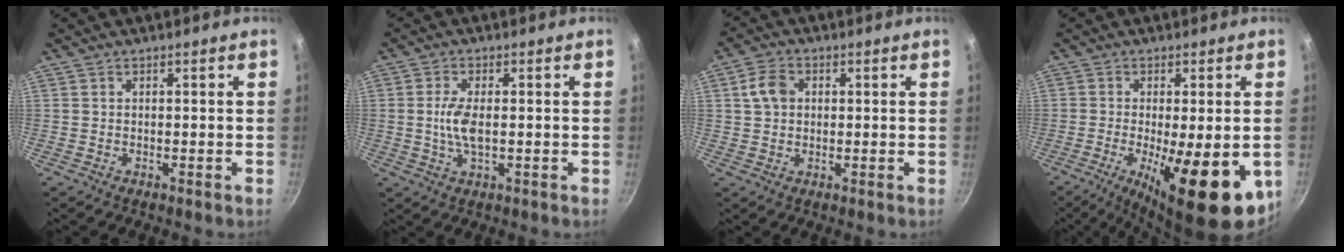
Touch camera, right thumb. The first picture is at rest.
{"total": 5.3, "force": [-0.1, 2.2, 4.8], "torque": [-0.106, -0.001, -0.003]}
{"total": 5.3, "force": [1.0, 4.1, 3.2], "torque": [-0.047, 0.008, 0.012]}
{"total": 17.2, "force": [-4.8, 5.4, 15.6], "torque": [-0.222, -0.014, -0.061]}